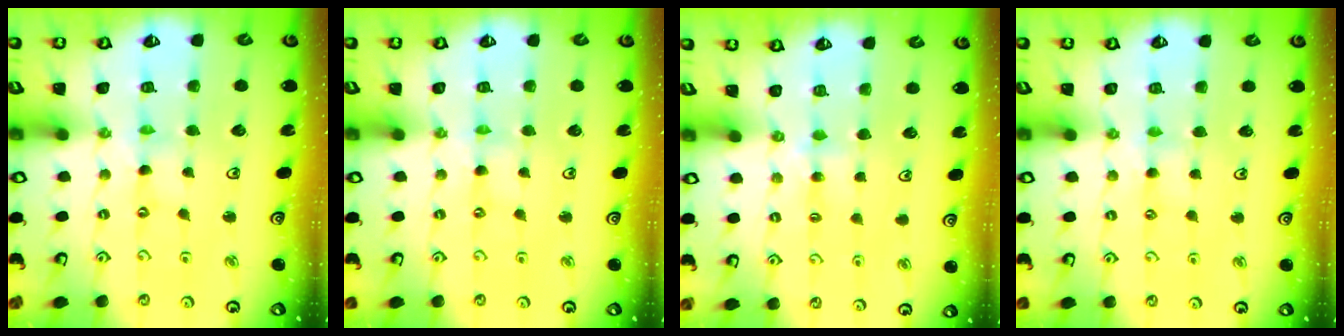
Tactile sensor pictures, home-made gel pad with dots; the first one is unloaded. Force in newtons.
{"total": 0.8, "press": 0.8, "slide": 0.2}
{"total": 3.5, "press": 3.4, "slide": 0.5}
{"total": 3.0, "press": 2.9, "slide": 0.5}